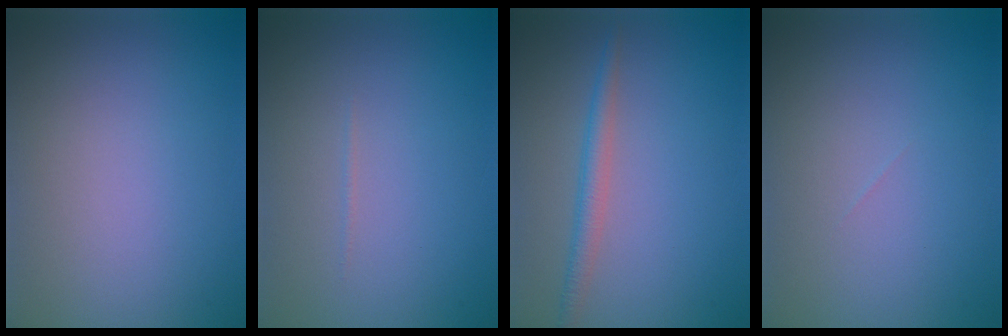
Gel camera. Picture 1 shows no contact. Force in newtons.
{"total": 0.6, "press": 0.6, "slide": 0.2}
{"total": 2.1, "press": 2.1, "slide": 0.0}
{"total": 0.0}